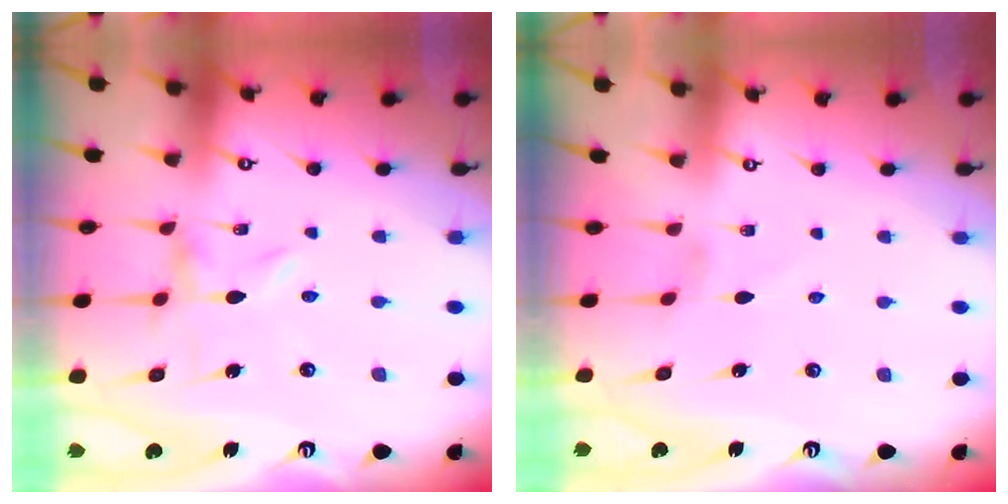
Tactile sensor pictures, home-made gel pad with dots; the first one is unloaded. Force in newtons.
{"total": 0.0}